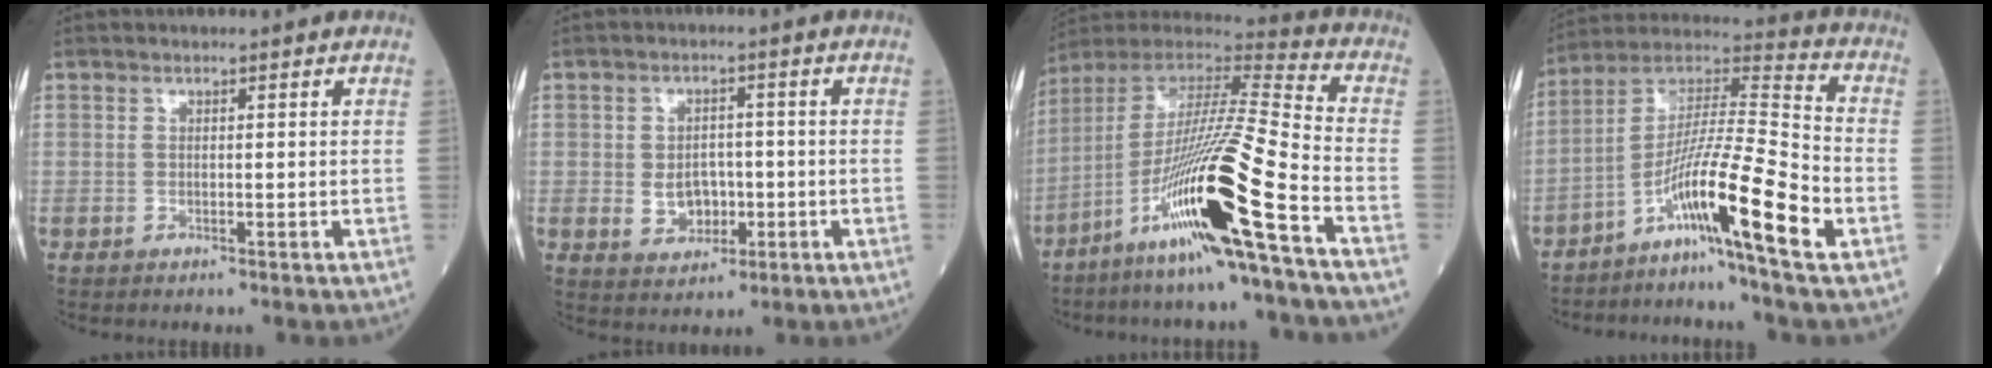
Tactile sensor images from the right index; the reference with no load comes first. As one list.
[{"total": 5.0, "force": [-0.9, 3.7, 3.3], "torque": [-0.053, 0.006, -0.005]}, {"total": 21.5, "force": [-9.9, -0.8, 19.0], "torque": [-0.375, -0.044, -0.193]}, {"total": 14.0, "force": [-6.6, -1.2, 12.3], "torque": [-0.224, -0.001, -0.130]}]